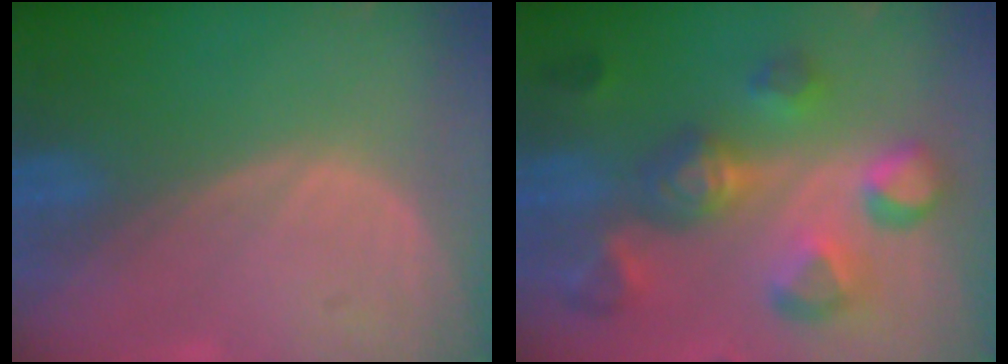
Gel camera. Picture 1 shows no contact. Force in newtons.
{"total": 10.0, "press": 9.8, "slide": 2.1}